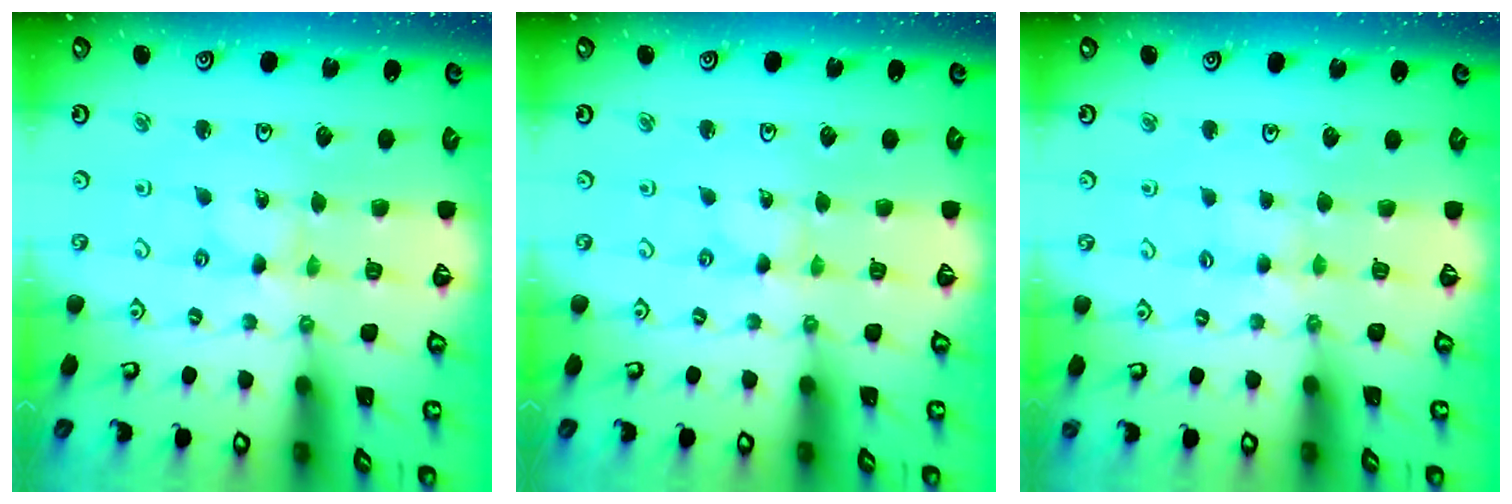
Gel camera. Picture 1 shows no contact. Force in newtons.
{"total": 0.0}
{"total": 2.8, "press": 2.8, "slide": 0.4}